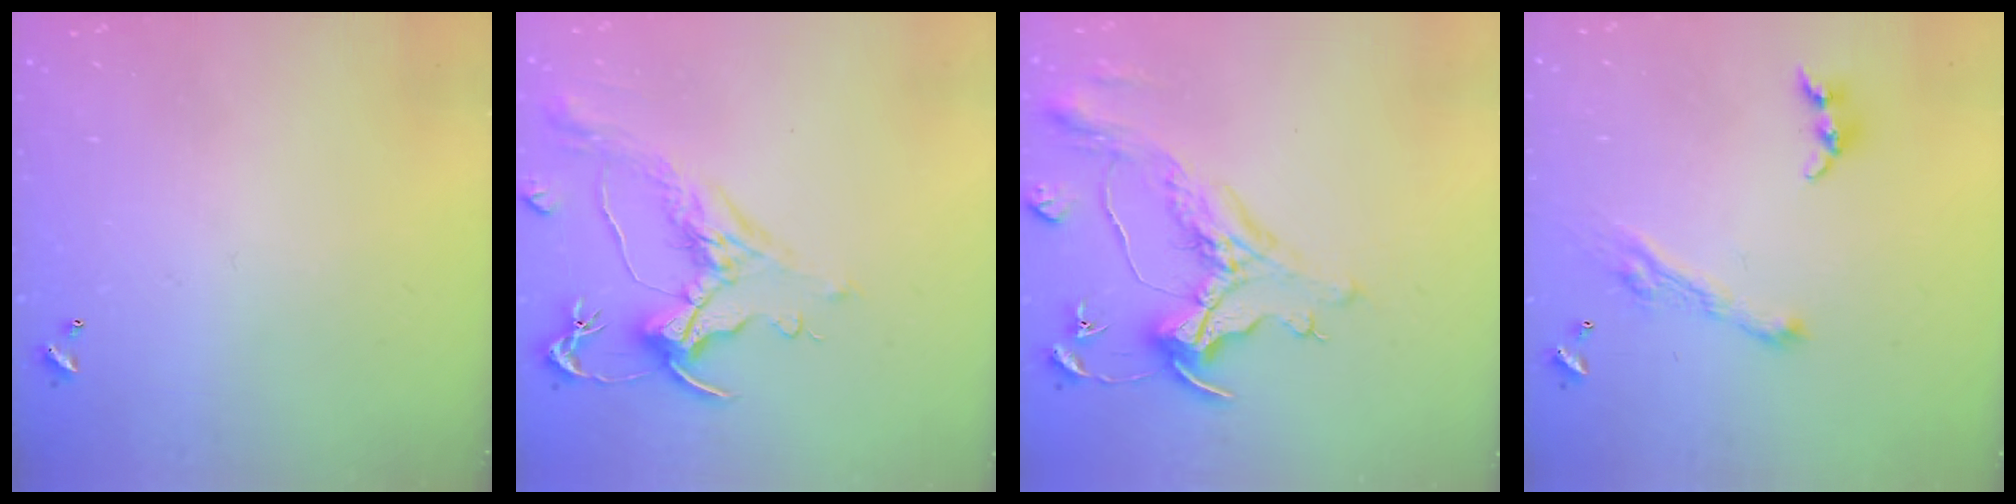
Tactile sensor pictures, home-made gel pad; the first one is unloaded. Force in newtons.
{"total": 1.6, "press": 0.7, "slide": 1.4}
{"total": 1.5, "press": 0.8, "slide": 1.2}
{"total": 5.0, "press": 5.0, "slide": 0.8}